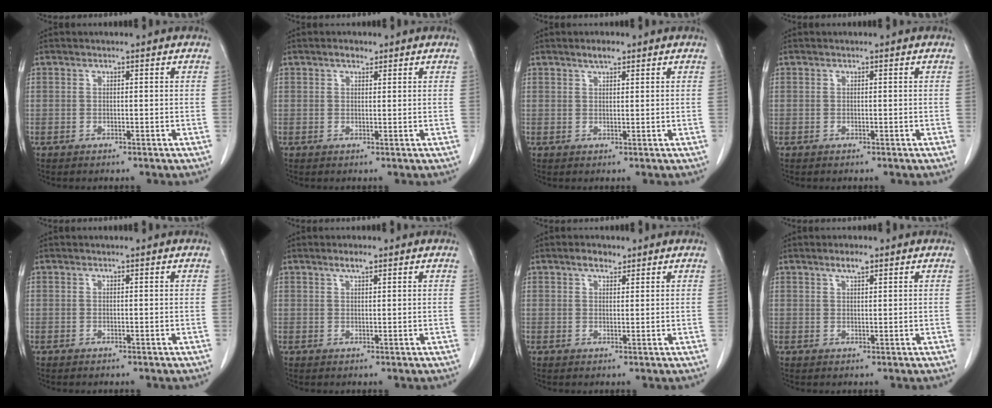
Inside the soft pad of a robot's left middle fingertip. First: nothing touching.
{"total": 1.3, "force": [1.0, 0.6, 0.7], "torque": [-0.016, 0.002, 0.014]}
{"total": 1.9, "force": [1.4, 0.5, 1.1], "torque": [-0.024, 0.001, 0.024]}
{"total": 0.0}
{"total": 0.0}
{"total": 1.7, "force": [1.2, 0.3, 1.2], "torque": [-0.026, 0.002, 0.022]}
{"total": 2.2, "force": [1.6, 1.0, 1.1], "torque": [-0.024, 0.005, 0.025]}
{"total": 2.2, "force": [1.5, 0.4, 1.5], "torque": [-0.032, 0.002, 0.027]}